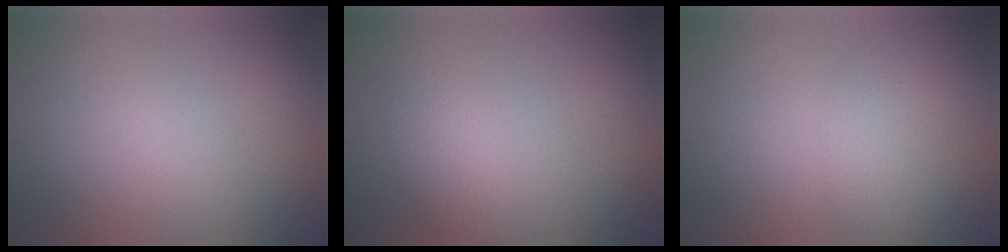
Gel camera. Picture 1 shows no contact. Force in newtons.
{"total": 1.6, "press": 1.6, "slide": 0.1}
{"total": 2.3, "press": 2.3, "slide": 0.1}